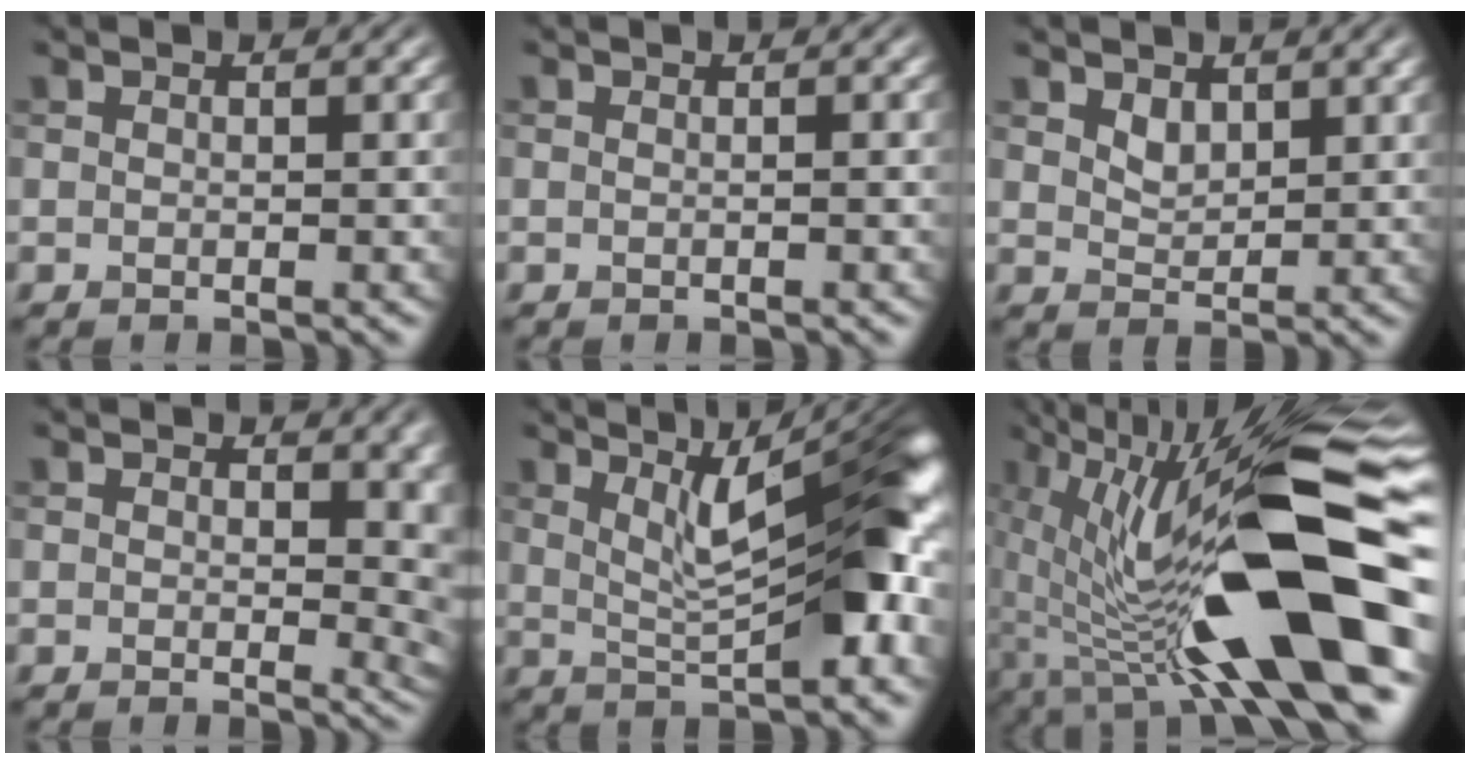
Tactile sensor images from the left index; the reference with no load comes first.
{"total": 0.0}
{"total": 1.8, "force": [1.2, 1.1, 0.8], "torque": [-0.021, -0.004, 0.028]}
{"total": 5.2, "force": [0.8, 3.3, 3.9], "torque": [-0.029, -0.015, 0.014]}
{"total": 9.1, "force": [2.0, 2.5, 8.5], "torque": [-0.125, 0.009, 0.034]}
{"total": 17.1, "force": [-1.5, 5.5, 16.1], "torque": [-0.273, 0.020, -0.033]}